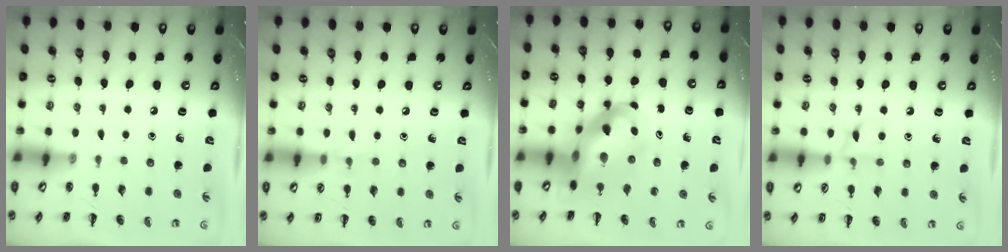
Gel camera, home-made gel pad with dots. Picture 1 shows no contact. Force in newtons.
{"total": 4.4, "press": 4.2, "slide": 1.3}
{"total": 12.3, "press": 11.9, "slide": 3.1}
{"total": 7.2, "press": 7.0, "slide": 1.8}